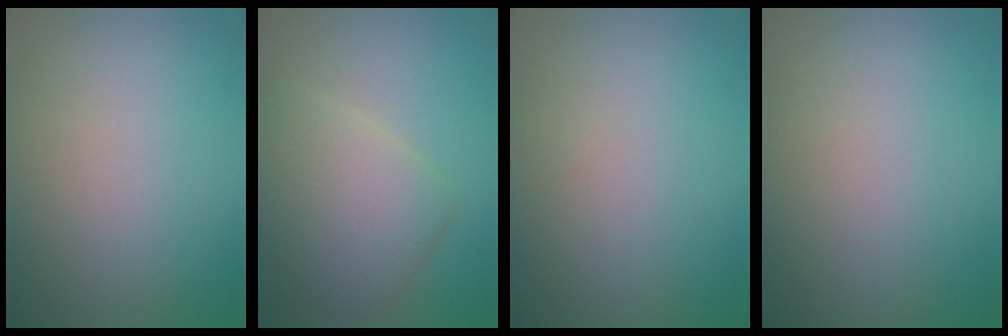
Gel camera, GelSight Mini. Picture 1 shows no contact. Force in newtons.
{"total": 5.4, "press": 5.4, "slide": 0.2}
{"total": 0.0}
{"total": 0.0}